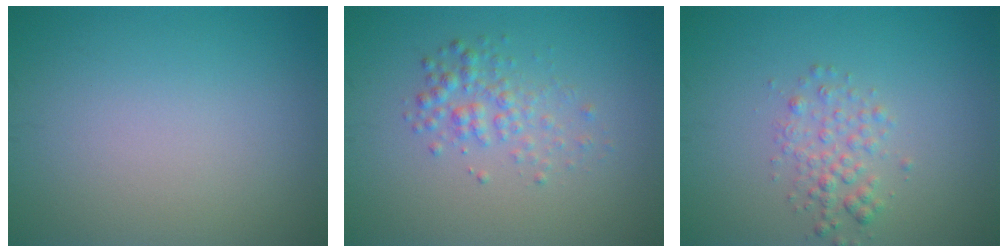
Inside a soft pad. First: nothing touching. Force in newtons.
{"total": 2.3, "press": 2.3, "slide": 0.1}
{"total": 2.1, "press": 2.1, "slide": 0.1}